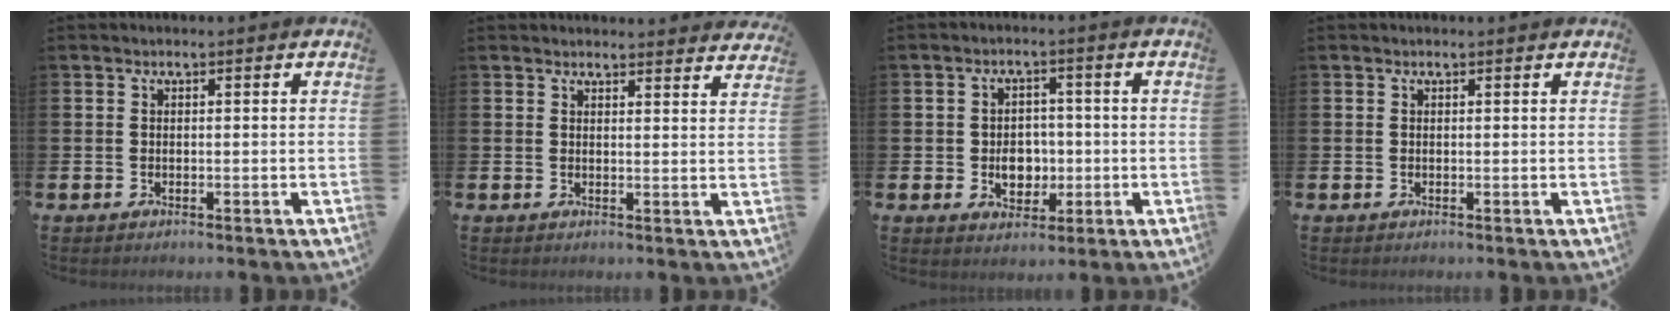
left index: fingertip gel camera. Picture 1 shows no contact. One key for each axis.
{"total": 2.5, "fx": 2.5, "fy": 0.2, "fz": -0.1, "tx": 0.009, "ty": -0.019, "tz": 0.043}
{"total": 4.3, "fx": -0.6, "fy": 3.5, "fz": 2.4, "tx": -0.028, "ty": -0.001, "tz": -0.022}
{"total": 0.0}